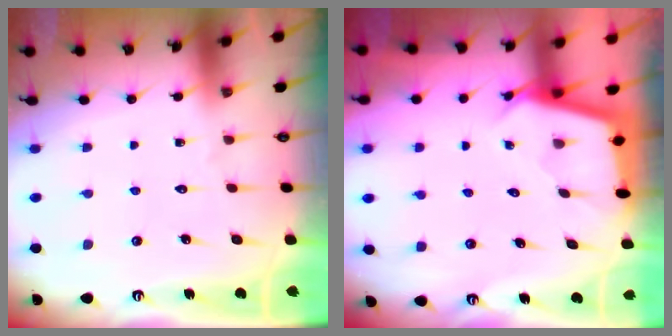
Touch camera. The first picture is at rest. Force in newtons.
{"total": 2.5, "press": 2.5, "slide": 0.1}